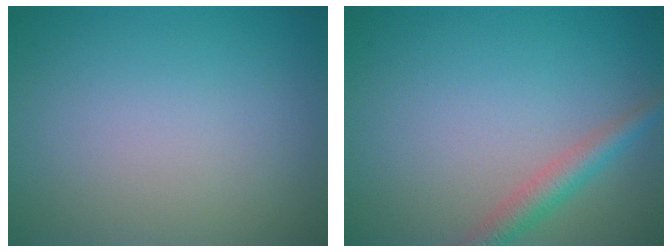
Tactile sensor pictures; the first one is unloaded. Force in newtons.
{"total": 2.7, "press": 2.7, "slide": 0.1}